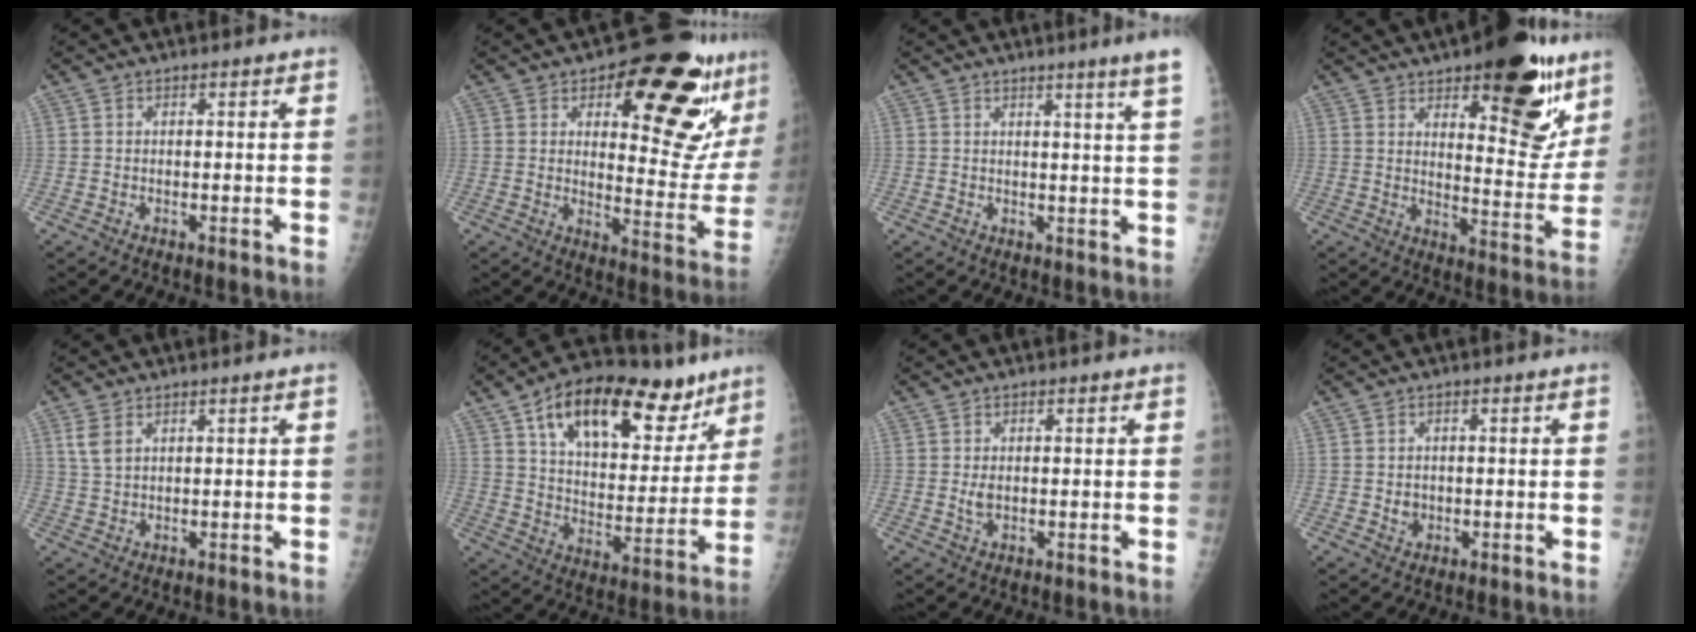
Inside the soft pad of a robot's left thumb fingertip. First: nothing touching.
{"total": 22.2, "force": [11.3, 8.9, 17.0], "torque": [-0.172, -0.052, 0.160]}
{"total": 6.0, "force": [4.1, -1.2, 4.3], "torque": [-0.057, -0.021, 0.043]}
{"total": 20.8, "force": [11.8, 8.1, 15.2], "torque": [-0.144, -0.067, 0.166]}
{"total": 3.2, "force": [1.8, 1.2, 2.4], "torque": [-0.055, 0.001, 0.046]}
{"total": 25.8, "force": [14.9, 12.8, 16.8], "torque": [-0.218, -0.028, 0.239]}
{"total": 1.9, "force": [0.2, 1.1, 1.5], "torque": [-0.026, -0.004, 0.007]}
{"total": 1.9, "force": [-0.2, 1.7, 0.9], "torque": [-0.006, 0.002, 0.003]}